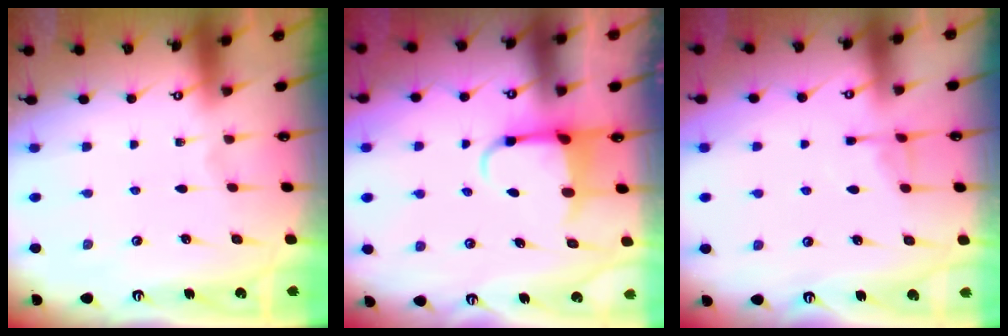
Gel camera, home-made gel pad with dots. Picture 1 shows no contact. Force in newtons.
{"total": 3.8, "press": 3.7, "slide": 1.0}
{"total": 5.2, "press": 5.1, "slide": 0.6}